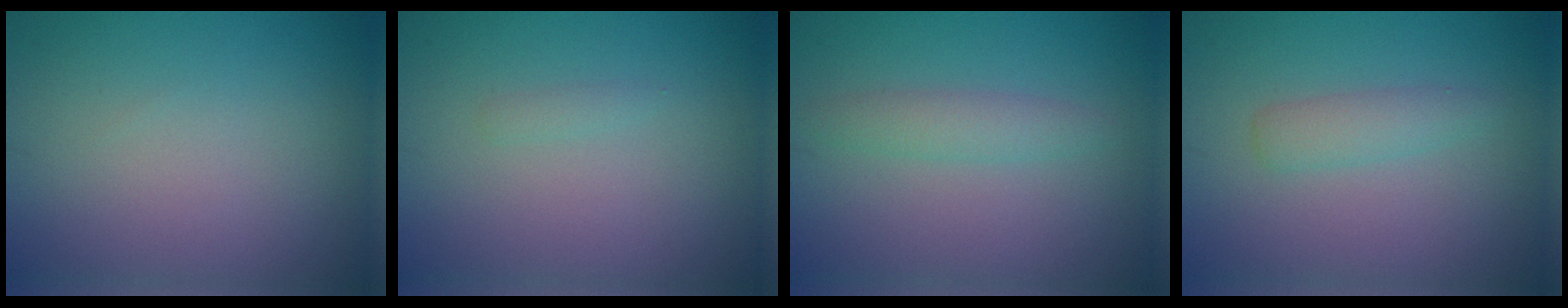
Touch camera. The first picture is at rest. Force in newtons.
{"total": 0.6, "press": 0.6, "slide": 0.1}
{"total": 1.9, "press": 1.9, "slide": 0.0}
{"total": 1.8, "press": 1.8, "slide": 0.1}